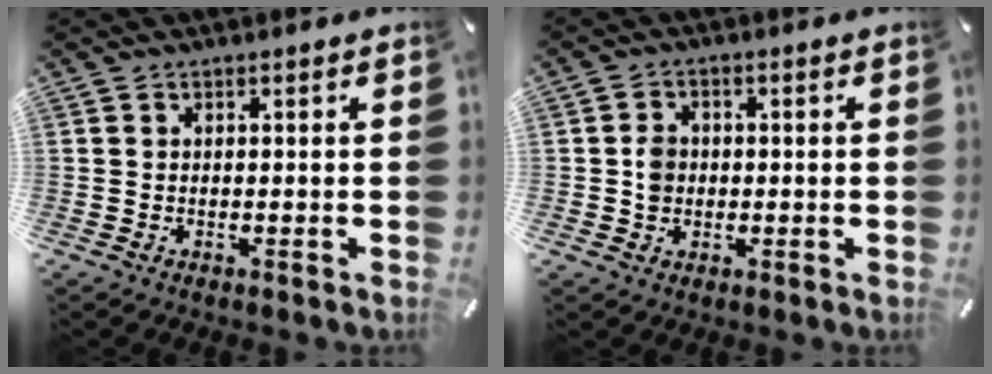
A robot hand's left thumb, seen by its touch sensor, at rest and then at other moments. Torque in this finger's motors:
{"motor_torque": [0.41, 1.01, 0.34, -0.22, 0.00]}